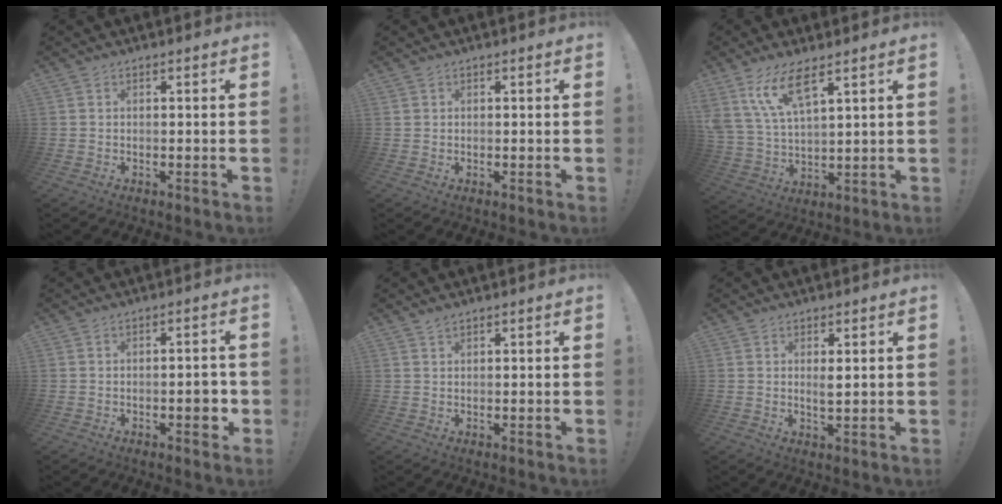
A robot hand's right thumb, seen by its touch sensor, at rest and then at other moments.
{"total": 0.8, "force": [0.4, 0.7, 0.0], "torque": [-0.001, 0.002, 0.008]}
{"total": 12.3, "force": [7.9, 4.1, 8.4], "torque": [-0.180, -0.029, 0.144]}
{"total": 5.1, "force": [-1.5, 2.1, 4.4], "torque": [-0.044, 0.003, -0.024]}
{"total": 1.3, "force": [1.1, 0.4, 0.6], "torque": [-0.009, -0.002, 0.020]}
{"total": 2.6, "force": [1.1, 0.7, 2.2], "torque": [-0.033, -0.011, 0.016]}